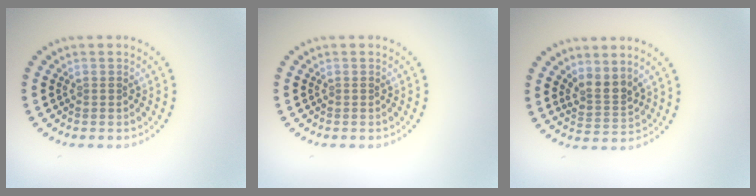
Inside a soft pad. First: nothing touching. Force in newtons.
{"total": 0.0}
{"total": 2.5, "press": 1.9, "slide": 1.7}